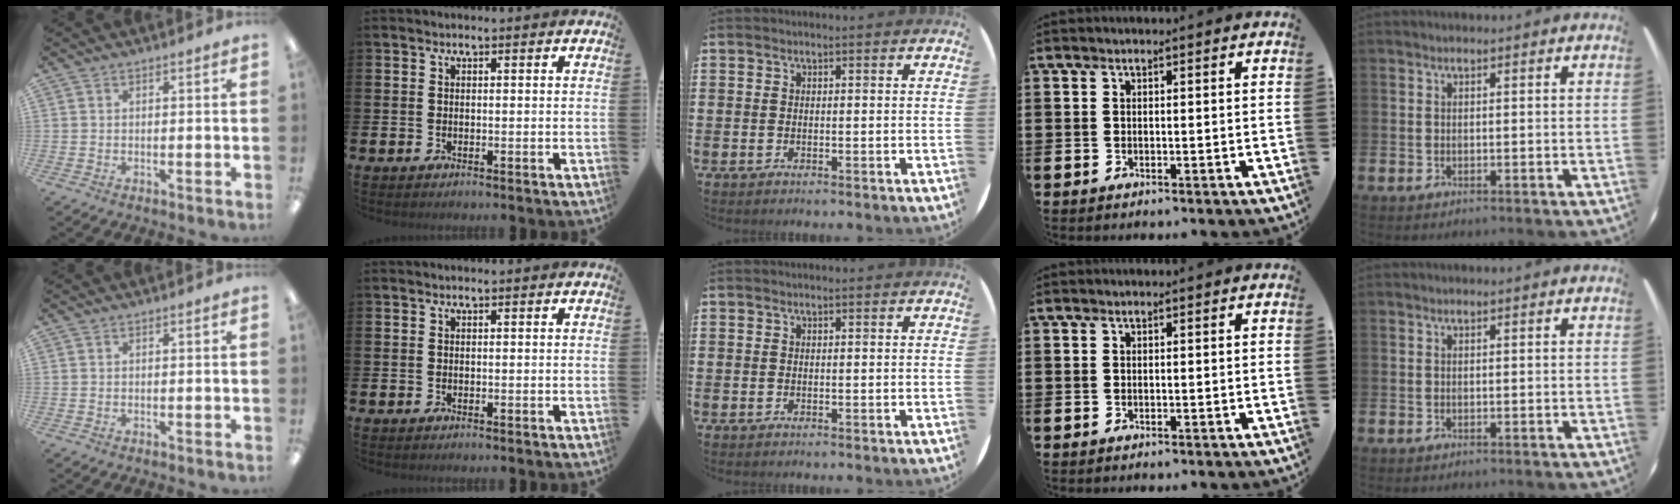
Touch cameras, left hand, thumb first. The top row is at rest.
{}